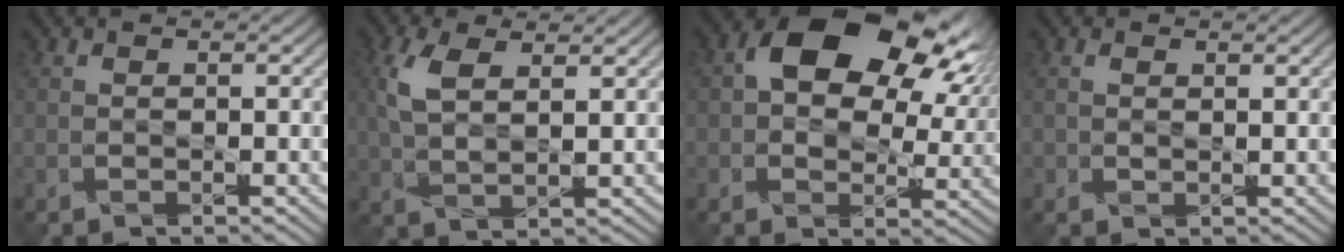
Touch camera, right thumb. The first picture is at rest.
{"total": 5.8, "force": [2.5, 2.2, 4.6], "torque": [-0.115, 0.006, 0.046]}
{"total": 15.5, "force": [5.9, 9.9, 10.4], "torque": [-0.168, 0.005, 0.105]}
{"total": 1.0, "force": [0.7, 0.6, 0.3], "torque": [-0.008, -0.001, 0.013]}